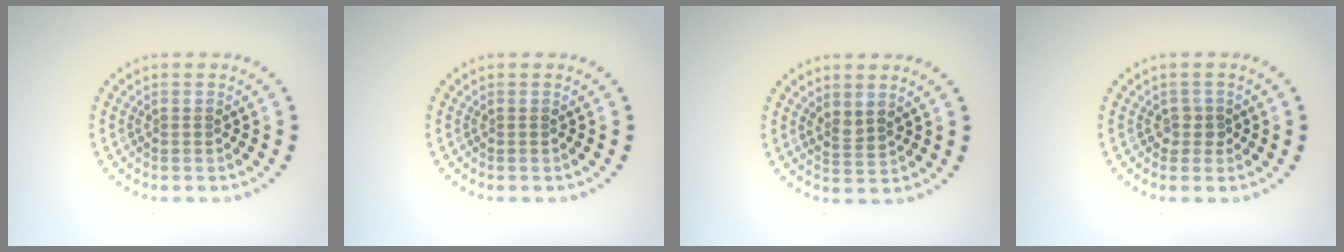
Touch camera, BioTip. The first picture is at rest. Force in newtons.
{"total": 0.0}
{"total": 1.5, "press": 1.2, "slide": 0.9}
{"total": 1.3, "press": 1.1, "slide": 0.7}